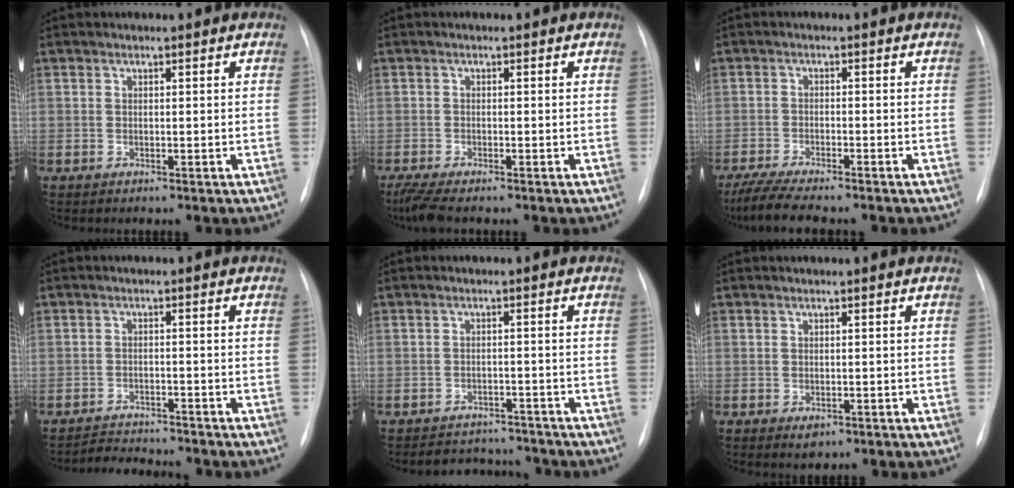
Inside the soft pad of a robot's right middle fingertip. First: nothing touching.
{"total": 4.0, "force": [-3.2, 0.4, 2.3], "torque": [-0.053, -0.014, -0.054]}
{"total": 8.0, "force": [-6.7, 0.7, 4.2], "torque": [-0.074, -0.021, -0.112]}
{"total": 4.6, "force": [-4.6, 0.1, 0.4], "torque": [-0.009, -0.011, -0.074]}
{"total": 6.6, "force": [-6.2, 2.0, 0.4], "torque": [0.000, 0.009, -0.083]}
{"total": 1.5, "force": [-0.7, 0.9, 1.0], "torque": [-0.014, -0.002, -0.002]}